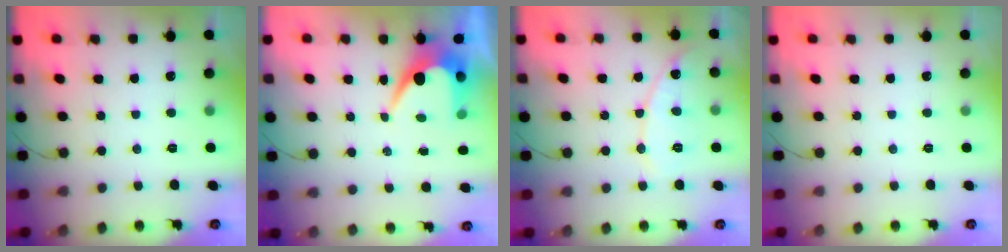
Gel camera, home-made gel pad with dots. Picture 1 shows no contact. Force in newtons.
{"total": 6.2, "press": 6.2, "slide": 0.3}
{"total": 9.2, "press": 9.2, "slide": 0.9}
{"total": 0.0}